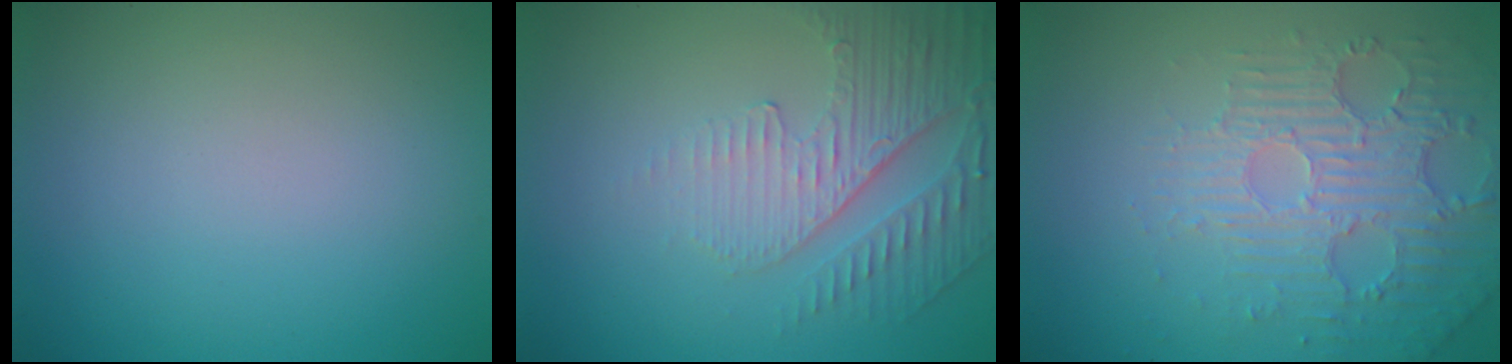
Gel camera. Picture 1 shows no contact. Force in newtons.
{"total": 5.0, "press": 3.4, "slide": 3.7}
{"total": 5.0, "press": 3.6, "slide": 3.5}